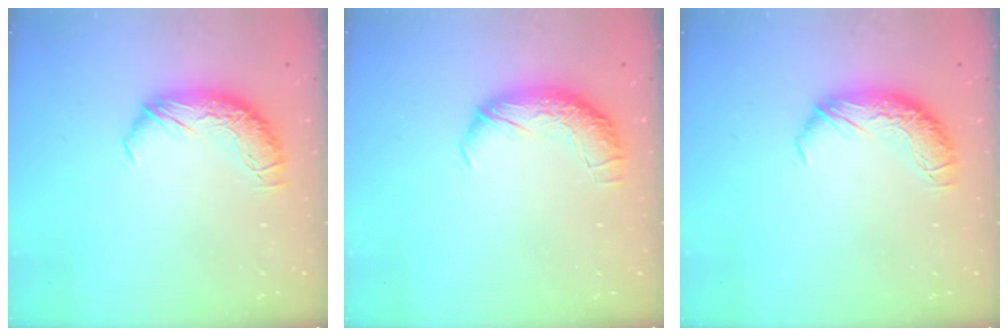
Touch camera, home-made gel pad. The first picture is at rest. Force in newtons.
{"total": 2.4, "press": 1.1, "slide": 2.2}
{"total": 0.0}